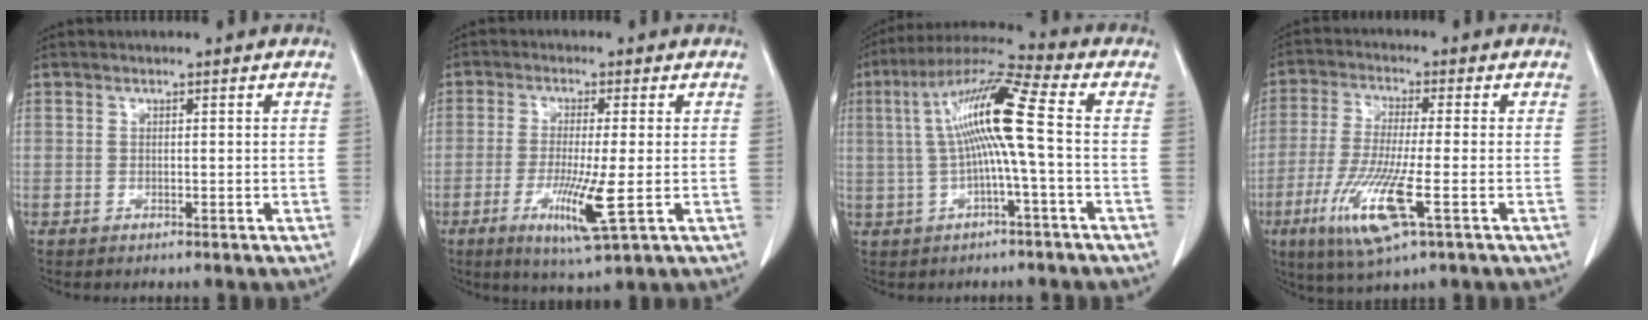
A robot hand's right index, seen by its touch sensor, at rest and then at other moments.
{"total": 8.3, "force": [-2.4, 0.2, 8.0], "torque": [-0.149, -0.024, -0.042]}
{"total": 11.5, "force": [0.4, -0.5, 11.5], "torque": [-0.215, 0.027, 0.004]}
{"total": 11.5, "force": [-4.4, 0.9, 10.6], "torque": [-0.220, -0.028, -0.082]}